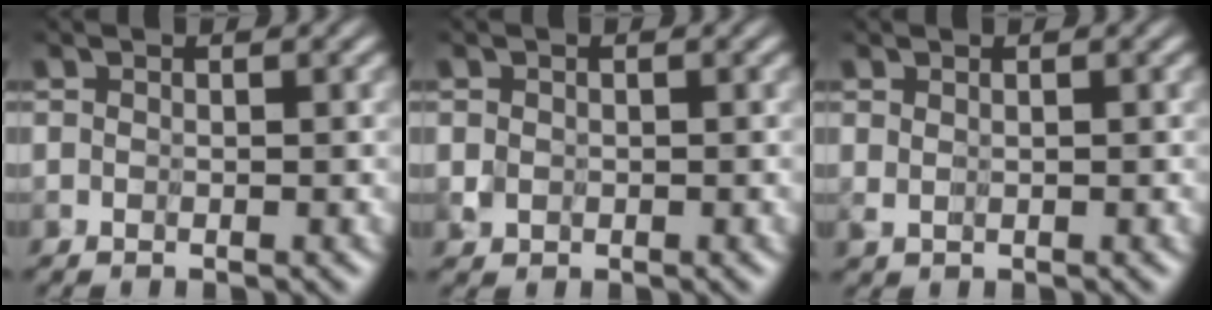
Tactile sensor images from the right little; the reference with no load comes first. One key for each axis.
{"total": 1.8, "fx": -0.2, "fy": 1.6, "fz": 0.7, "tx": -0.024, "ty": 0.002, "tz": -0.015}
{"total": 1.3, "fx": 0.6, "fy": 0.5, "fz": 1.0, "tx": -0.032, "ty": -0.008, "tz": 0.016}